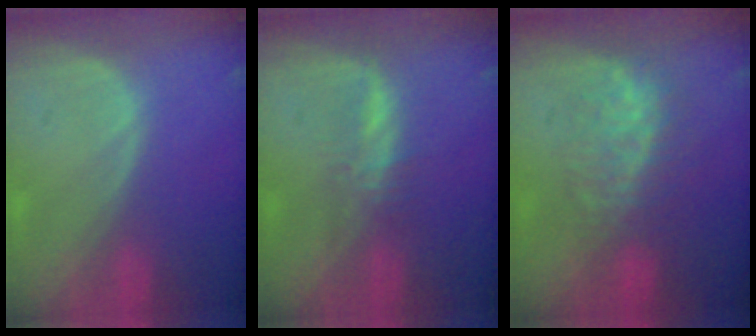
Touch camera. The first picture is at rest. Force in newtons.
{"total": 2.8, "press": 2.7, "slide": 0.5}
{"total": 7.5, "press": 7.2, "slide": 2.3}